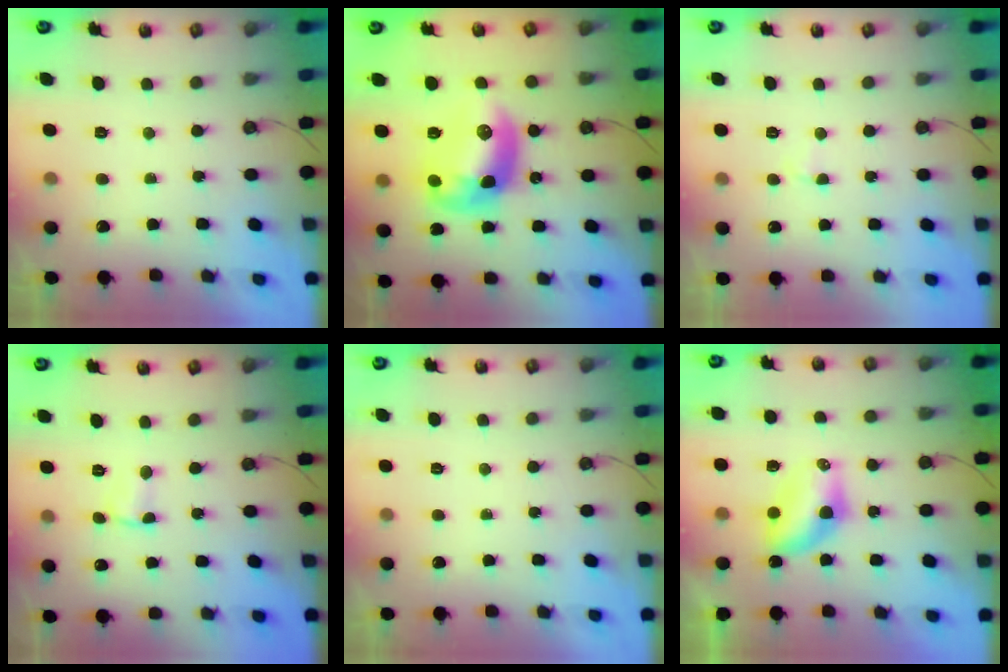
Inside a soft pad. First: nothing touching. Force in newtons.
{"total": 13.5, "press": 13.5, "slide": 1.2}
{"total": 2.6, "press": 2.6, "slide": 0.2}
{"total": 2.9, "press": 0.9, "slide": 2.7}
{"total": 0.0}
{"total": 6.6, "press": 6.6, "slide": 0.3}